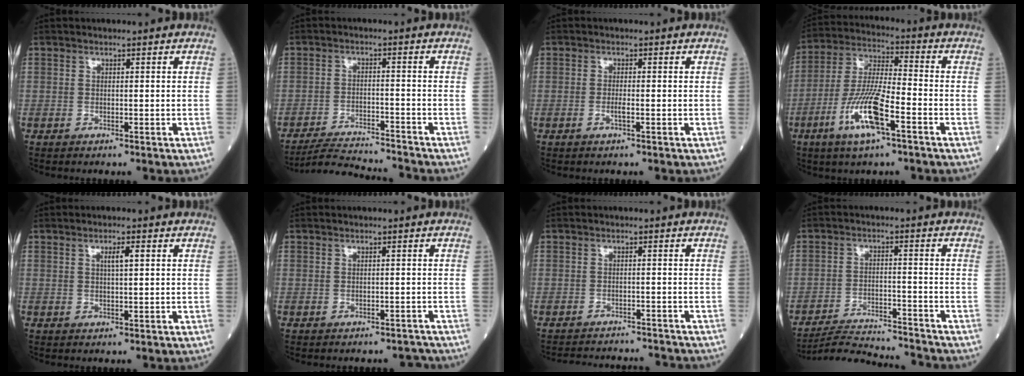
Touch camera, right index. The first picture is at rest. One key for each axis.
{"total": 9.6, "fx": -9.4, "fy": -0.6, "fz": 1.8, "tx": -0.029, "ty": -0.005, "tz": -0.157}
{"total": 1.2, "fx": -0.6, "fy": 0.0, "fz": 1.1, "tx": -0.024, "ty": -0.001, "tz": -0.012}
{"total": 11.7, "fx": -5.3, "fy": 1.8, "fz": 10.3, "tx": -0.211, "ty": -0.009, "tz": -0.102}
{"total": 2.1, "fx": 0.7, "fy": 0.2, "fz": 1.9, "tx": -0.034, "ty": 0.001, "tz": 0.010}
{"total": 2.8, "fx": -2.6, "fy": 0.9, "fz": 0.2, "tx": 0.006, "ty": 0.000, "tz": -0.031}
{"total": 8.9, "fx": -8.7, "fy": 1.3, "fz": 1.0, "tx": -0.018, "ty": 0.009, "tz": -0.112}
{"total": 11.0, "fx": -10.8, "fy": -0.7, "fz": 1.6, "tx": -0.026, "ty": -0.004, "tz": -0.178}